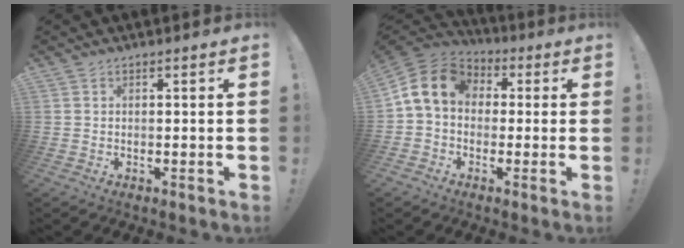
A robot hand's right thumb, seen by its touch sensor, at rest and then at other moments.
{"total": 11.6, "force": [2.0, 8.8, 7.3], "torque": [-0.136, 0.014, 0.045]}